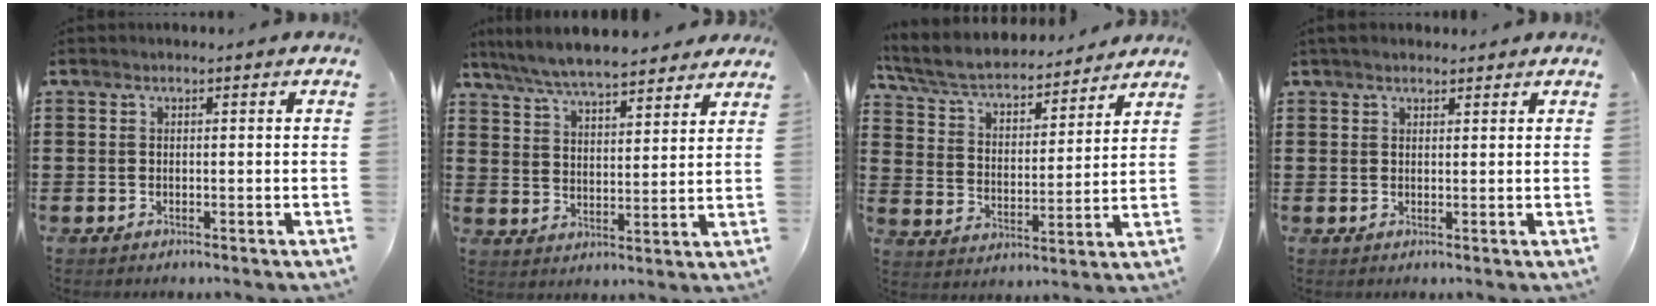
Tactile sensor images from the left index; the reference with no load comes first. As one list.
[{"total": 7.1, "force": [6.6, 0.9, 2.2], "torque": [-0.070, -0.025, 0.120]}, {"total": 5.3, "force": [4.7, 1.3, 2.1], "torque": [-0.063, -0.031, 0.075]}, {"total": 1.8, "force": [1.6, 0.5, 0.5], "torque": [-0.013, 0.005, 0.031]}]